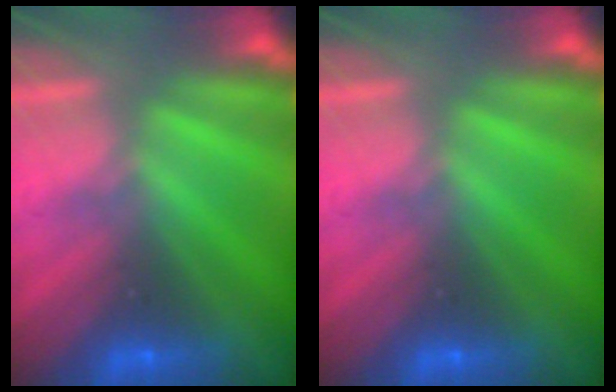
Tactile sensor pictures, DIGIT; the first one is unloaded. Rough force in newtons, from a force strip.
{"total": 0.0}